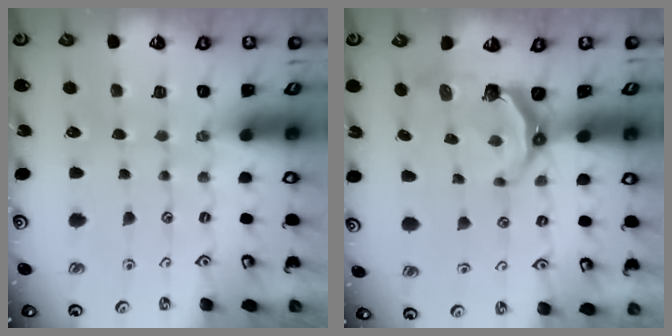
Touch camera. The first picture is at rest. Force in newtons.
{"total": 6.2, "press": 4.7, "slide": 4.1}